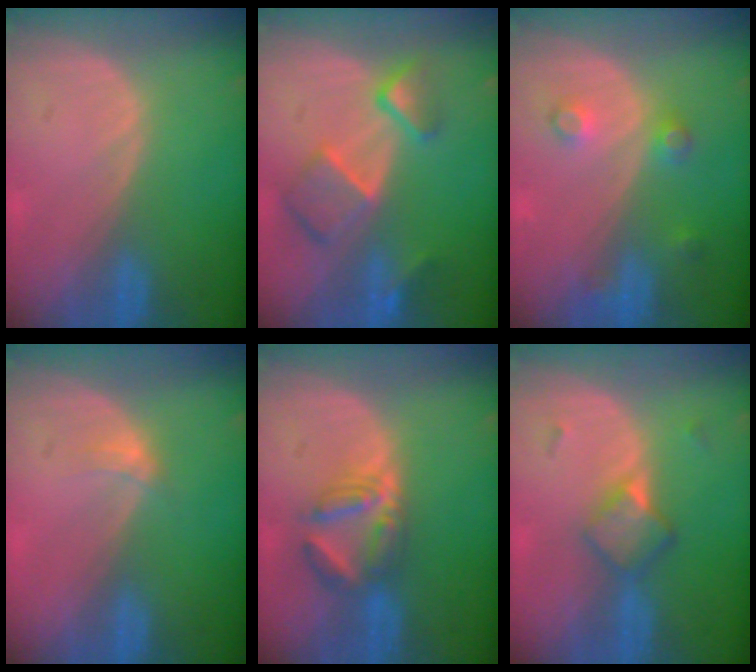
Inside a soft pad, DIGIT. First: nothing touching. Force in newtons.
{"total": 7.9, "press": 6.9, "slide": 4.0}
{"total": 3.8, "press": 3.4, "slide": 1.5}
{"total": 1.6, "press": 1.3, "slide": 1.0}
{"total": 5.7, "press": 5.6, "slide": 1.3}
{"total": 4.8, "press": 4.2, "slide": 2.2}